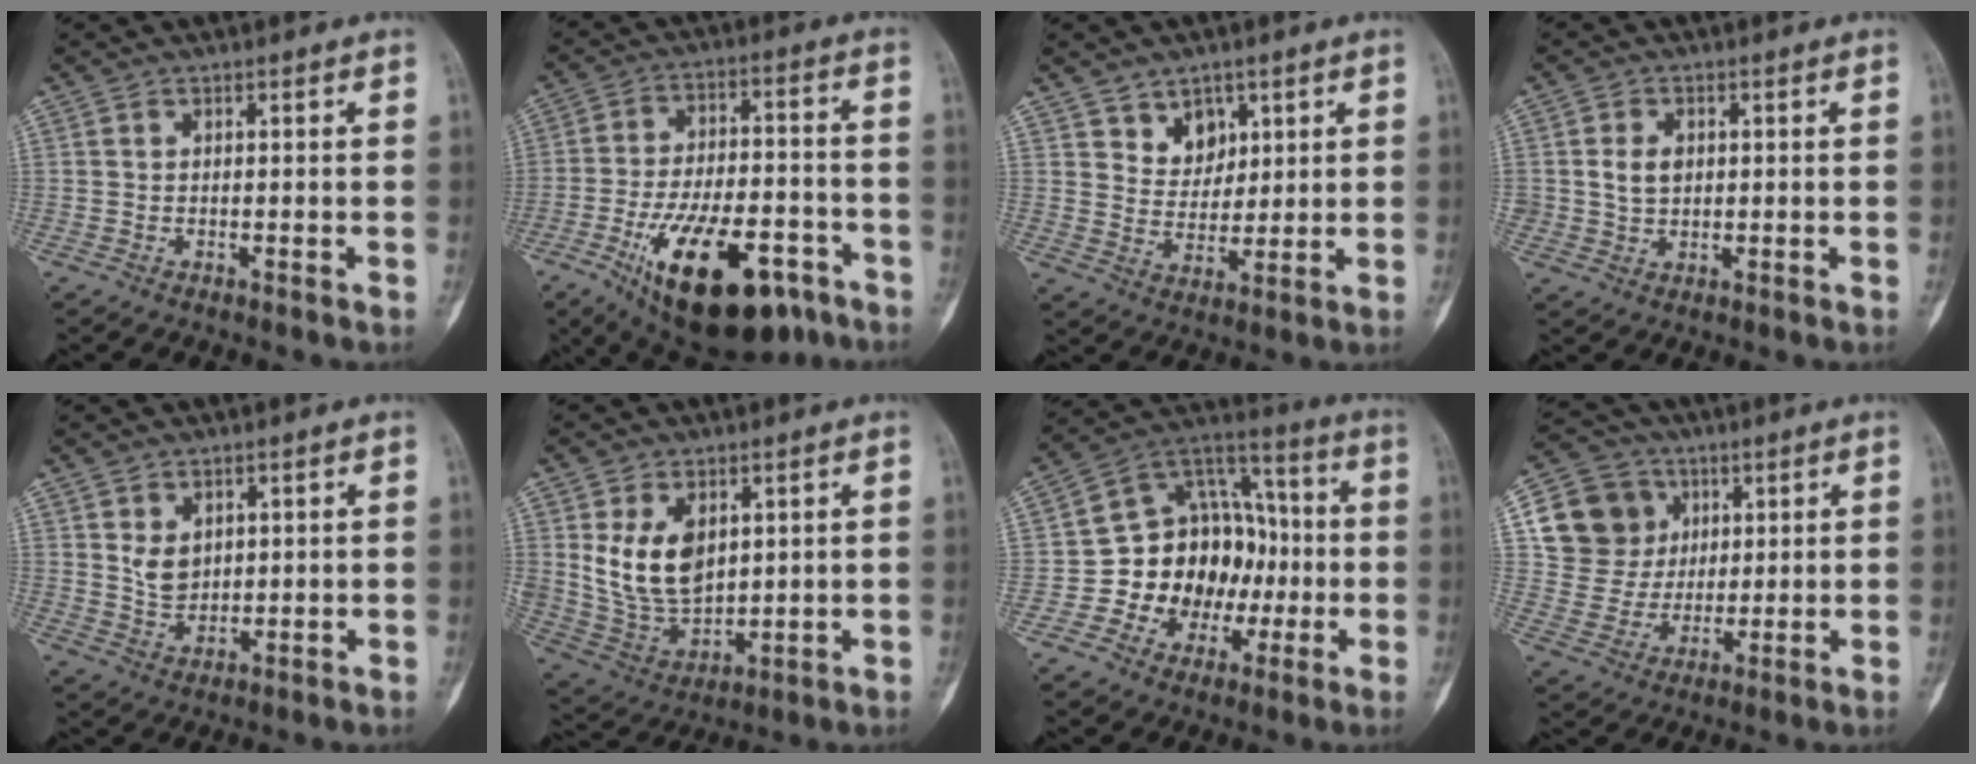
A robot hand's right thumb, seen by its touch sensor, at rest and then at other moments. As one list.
[{"total": 23.2, "force": [-11.6, 10.3, 17.2], "torque": [-0.265, 0.045, -0.170]}, {"total": 6.2, "force": [3.5, 4.7, 2.0], "torque": [-0.001, -0.024, 0.066]}, {"total": 4.1, "force": [0.7, 3.1, 2.5], "torque": [-0.032, -0.002, 0.015]}, {"total": 4.7, "force": [1.6, 3.5, 2.7], "torque": [-0.034, -0.017, 0.039]}, {"total": 12.3, "force": [3.6, 8.0, 8.7], "torque": [-0.140, -0.021, 0.090]}, {"total": 18.1, "force": [-2.7, 14.3, 10.7], "torque": [-0.103, 0.049, -0.042]}, {"total": 13.3, "force": [4.2, 12.0, 3.9], "torque": [-0.038, -0.001, 0.080]}]